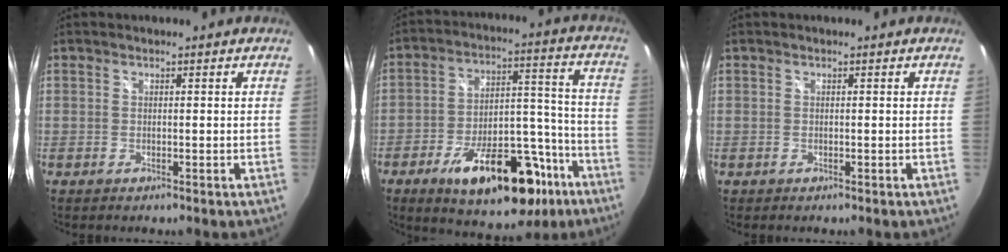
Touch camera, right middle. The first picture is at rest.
{"total": 22.4, "force": [-13.1, 9.9, 15.2], "torque": [-0.239, 0.017, -0.180]}
{"total": 0.0}